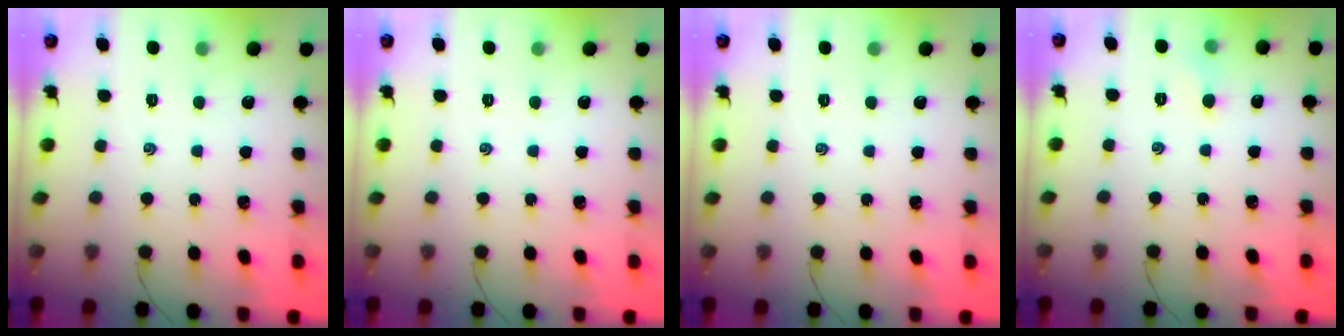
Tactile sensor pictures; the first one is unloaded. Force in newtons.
{"total": 0.0}
{"total": 0.0}
{"total": 4.1, "press": 3.9, "slide": 1.3}